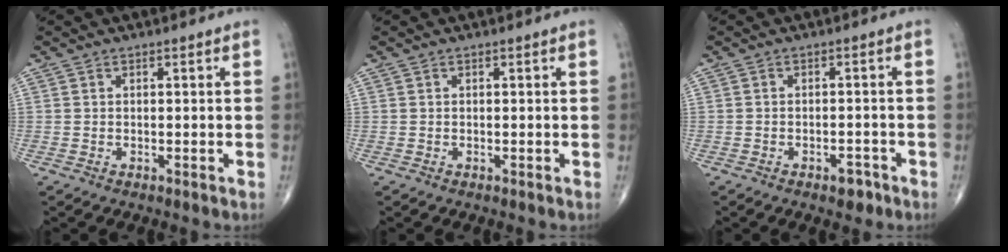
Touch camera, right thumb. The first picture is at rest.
{"total": 0.0}
{"total": 3.0, "force": [-1.9, 1.5, 1.7], "torque": [-0.015, 0.008, -0.025]}